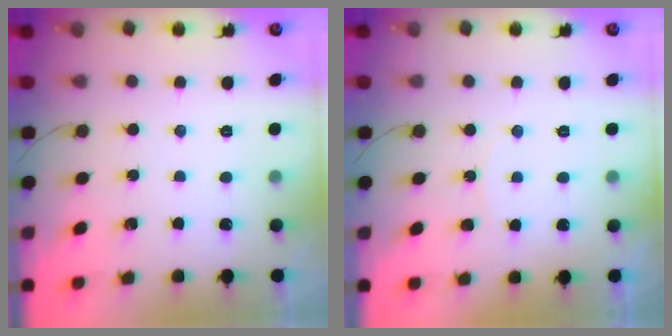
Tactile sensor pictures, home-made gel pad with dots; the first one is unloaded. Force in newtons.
{"total": 3.4, "press": 3.4, "slide": 0.4}